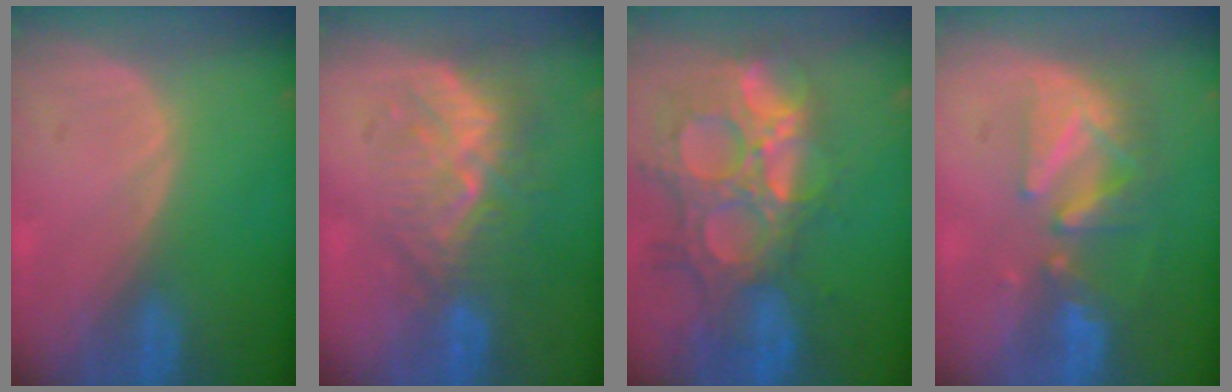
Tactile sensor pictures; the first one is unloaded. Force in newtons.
{"total": 8.7, "press": 8.2, "slide": 3.2}
{"total": 14.8, "press": 12.3, "slide": 8.3}
{"total": 8.1, "press": 7.5, "slide": 3.2}